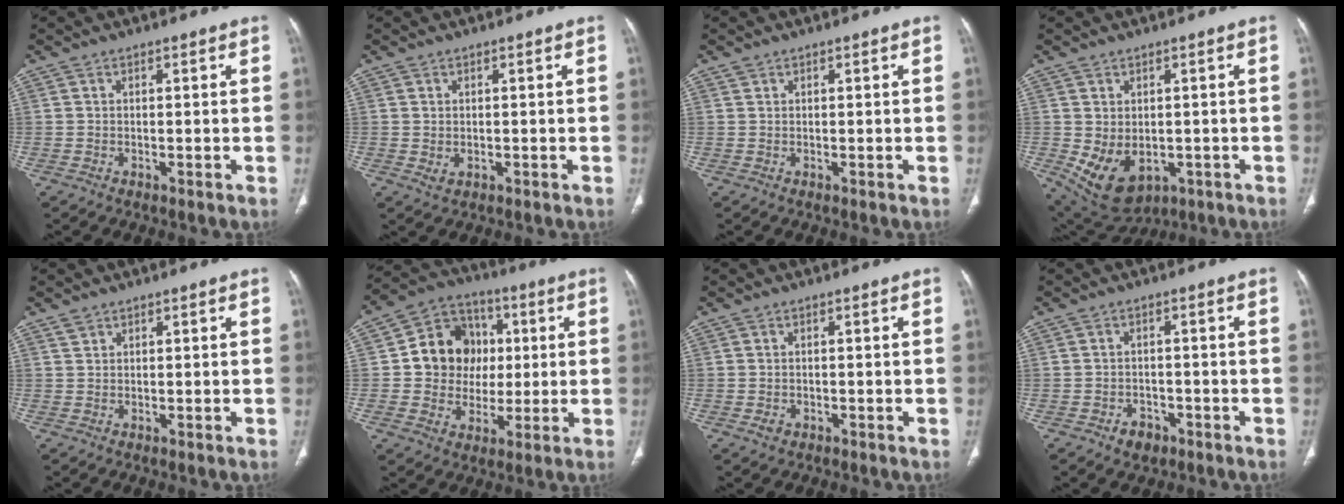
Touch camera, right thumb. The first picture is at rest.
{"total": 1.6, "force": [-0.1, 1.1, 1.1], "torque": [-0.023, -0.003, 0.005]}
{"total": 0.5, "force": [0.4, 0.3, 0.1], "torque": [-0.004, 0.004, 0.009]}
{"total": 10.3, "force": [-2.2, 7.2, 7.0], "torque": [-0.108, -0.002, -0.007]}
{"total": 1.1, "force": [0.9, 0.7, 0.2], "torque": [-0.001, 0.001, 0.017]}
{"total": 13.9, "force": [1.4, 12.4, 6.1], "torque": [-0.051, 0.015, 0.026]}
{"total": 1.5, "force": [-0.5, 1.2, 0.7], "torque": [-0.014, 0.005, -0.004]}
{"total": 3.5, "force": [-2.0, 2.5, 1.4], "torque": [-0.011, 0.015, -0.024]}